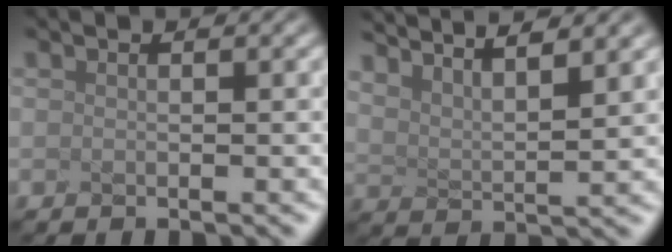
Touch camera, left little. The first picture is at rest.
{"total": 5.7, "force": [5.0, 0.6, 2.7], "torque": [-0.061, 0.017, 0.082]}